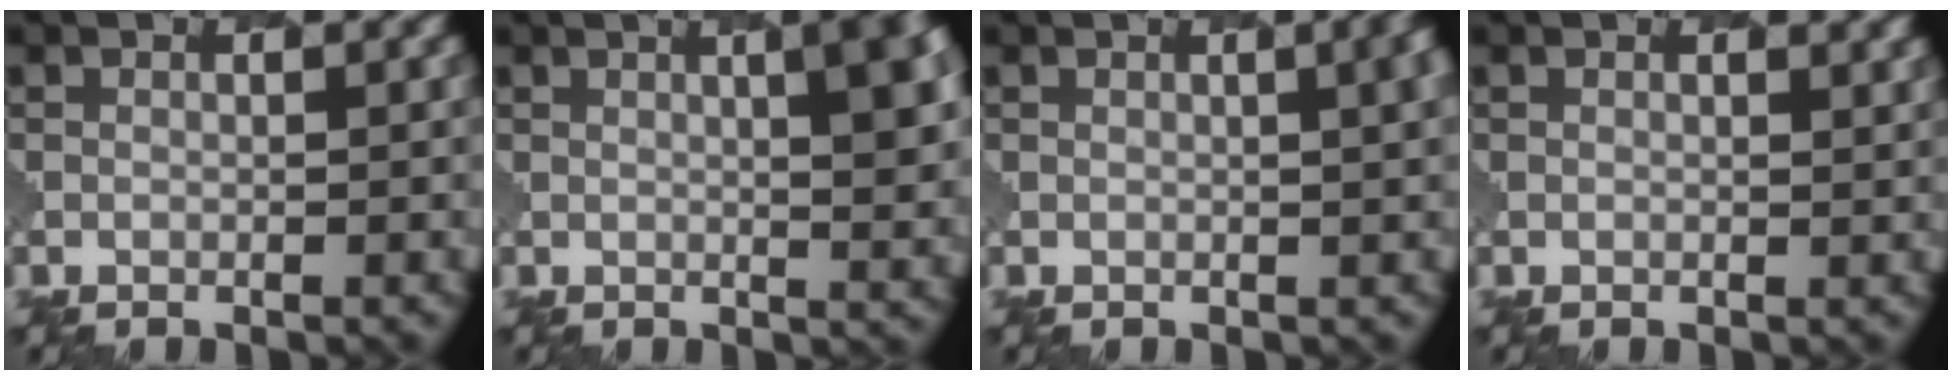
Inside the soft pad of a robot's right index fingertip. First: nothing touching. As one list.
[{"total": 10.5, "force": [2.7, 5.0, 8.9], "torque": [-0.013, 0.051, -0.001]}, {"total": 4.7, "force": [1.0, 2.1, 4.1], "torque": [-0.012, 0.015, 0.001]}, {"total": 0.9, "force": [0.8, 0.1, 0.3], "torque": [-0.008, -0.004, 0.007]}]